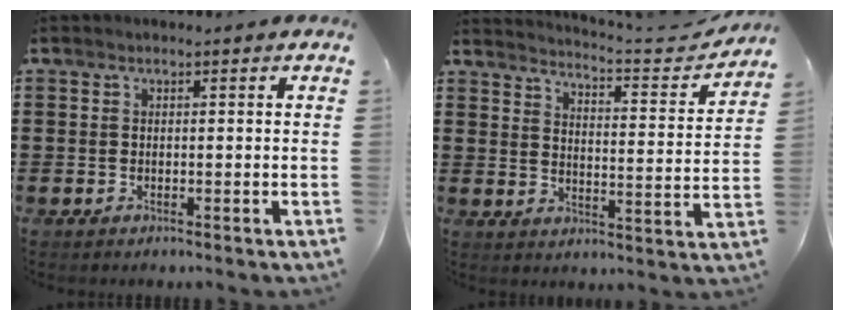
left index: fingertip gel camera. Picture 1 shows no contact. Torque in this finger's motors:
{"motor_torque": [0.41, -0.63, 0.02, 0.03]}